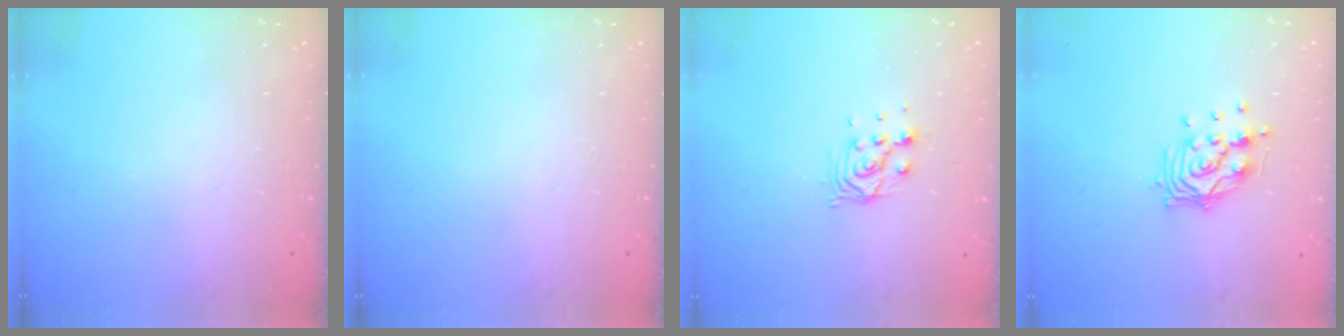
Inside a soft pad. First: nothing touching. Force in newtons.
{"total": 0.0}
{"total": 6.8, "press": 6.8, "slide": 0.5}
{"total": 10.8, "press": 10.7, "slide": 1.1}